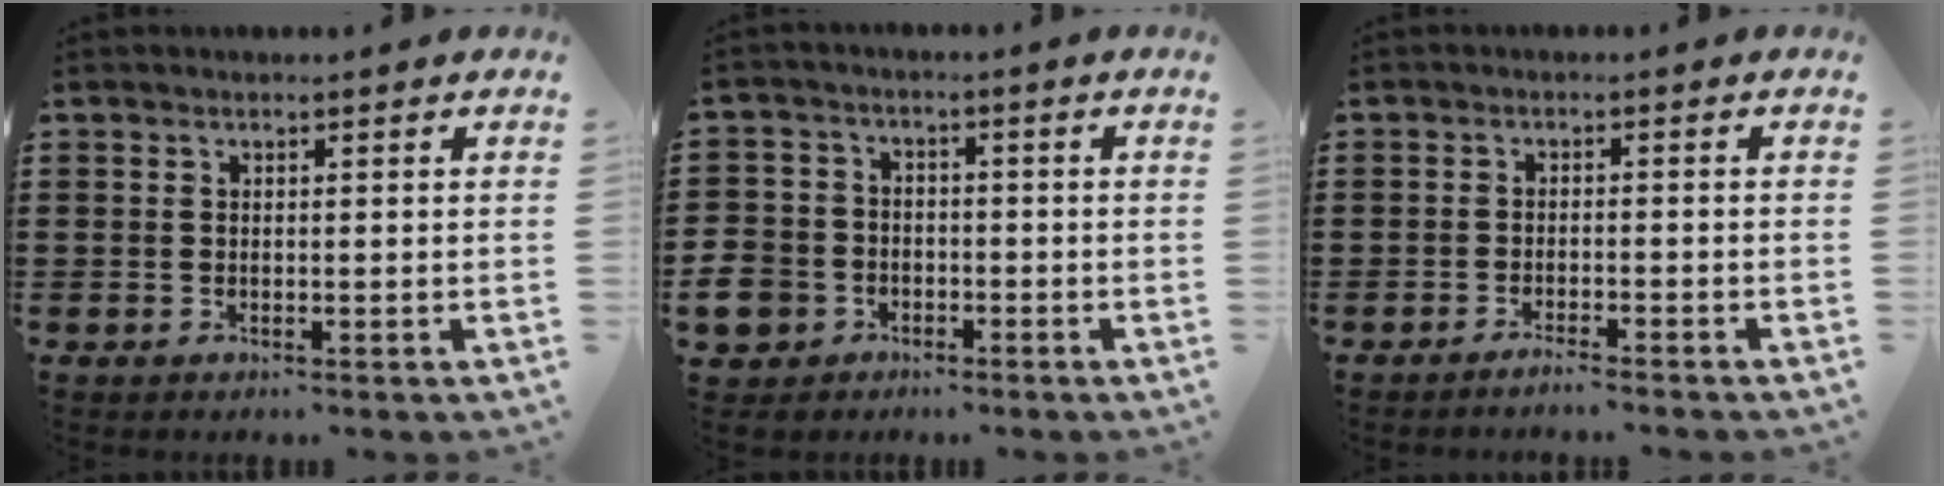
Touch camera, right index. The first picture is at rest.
{"total": 7.1, "force": [-3.5, 5.7, 2.3], "torque": [-0.092, 0.010, -0.075]}
{"total": 1.7, "force": [-1.7, -0.2, 0.5], "torque": [-0.008, 0.001, -0.031]}